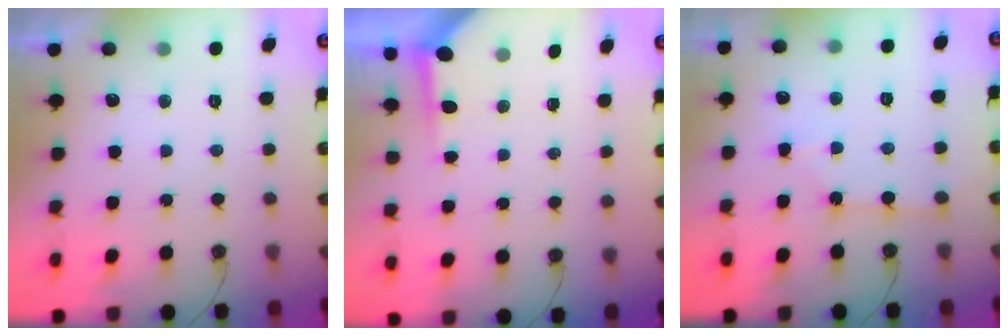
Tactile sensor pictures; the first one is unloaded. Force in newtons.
{"total": 3.8, "press": 3.7, "slide": 0.4}
{"total": 3.0, "press": 2.9, "slide": 0.4}